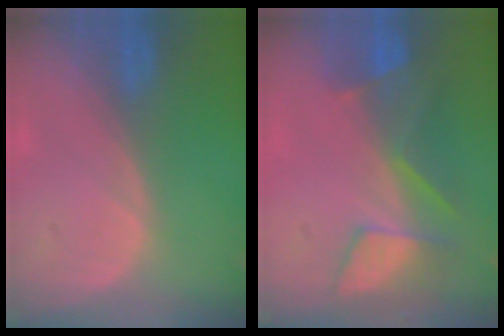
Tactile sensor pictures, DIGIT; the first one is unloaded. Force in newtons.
{"total": 8.6, "press": 7.3, "slide": 4.5}